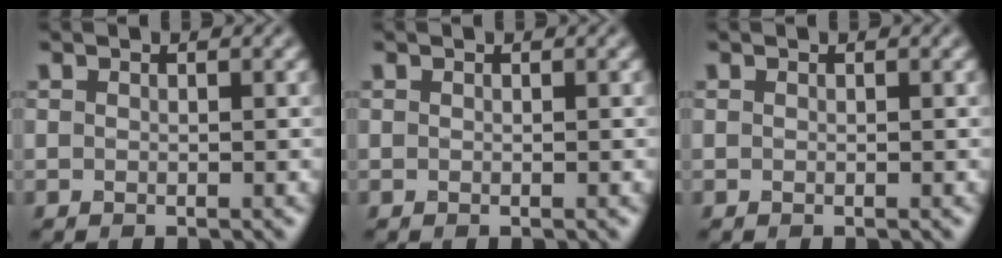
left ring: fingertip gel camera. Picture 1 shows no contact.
{"total": 0.0}
{"total": 0.0}